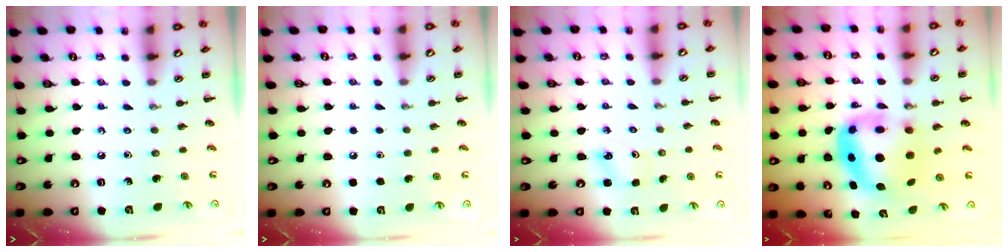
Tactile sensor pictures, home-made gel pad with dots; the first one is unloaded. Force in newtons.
{"total": 1.6, "press": 1.6, "slide": 0.1}
{"total": 1.8, "press": 1.7, "slide": 0.5}
{"total": 8.5, "press": 8.2, "slide": 2.1}